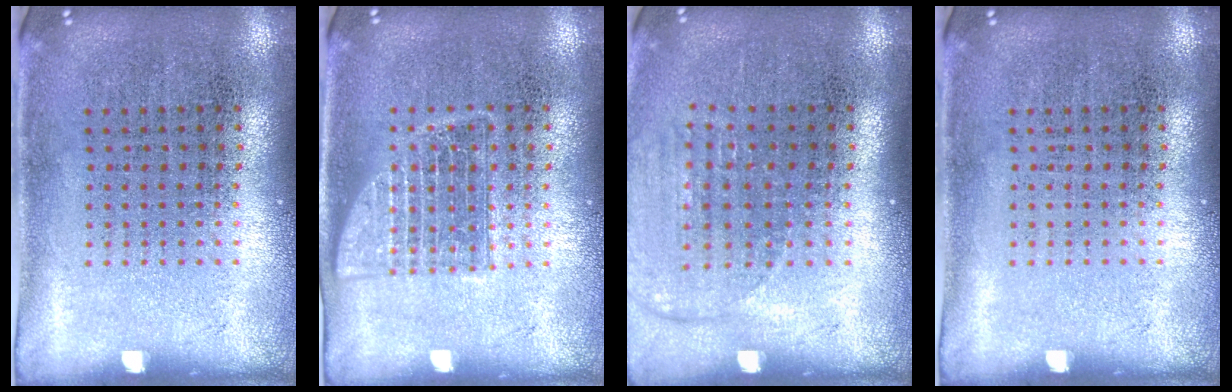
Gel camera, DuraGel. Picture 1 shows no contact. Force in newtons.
{"total": 1.2, "press": 1.2, "slide": 0.2}
{"total": 1.4, "press": 1.3, "slide": 0.6}
{"total": 0.0}